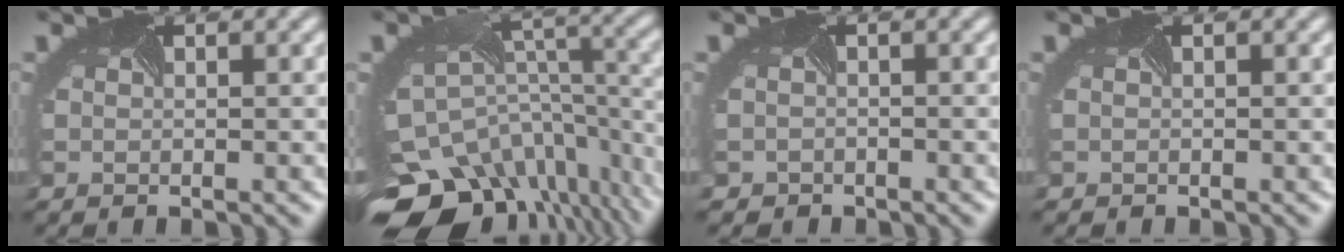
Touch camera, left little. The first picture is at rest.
{"total": 14.9, "force": [-11.0, 8.4, 5.4], "torque": [-0.130, -0.039, -0.136]}
{"total": 1.7, "force": [-1.2, 1.0, -0.5], "torque": [0.016, -0.015, -0.019]}
{"total": 0.6, "force": [-0.4, 0.0, -0.4], "torque": [0.006, -0.007, -0.005]}